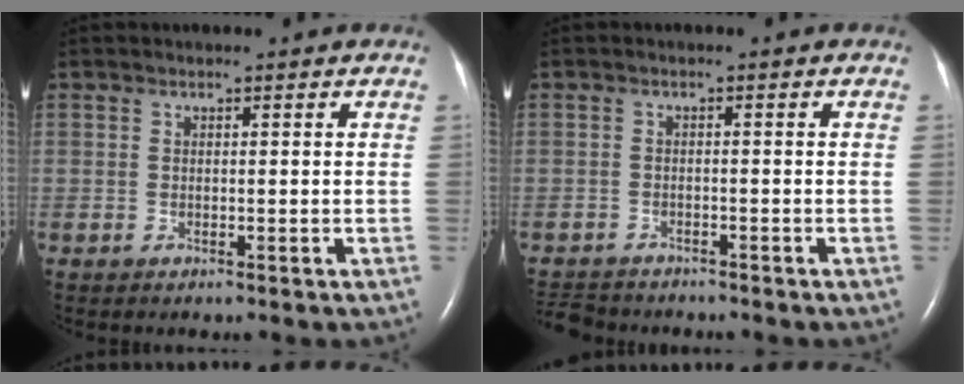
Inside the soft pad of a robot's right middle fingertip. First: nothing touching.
{"total": 4.9, "force": [-4.7, 1.4, 0.7], "torque": [-0.013, -0.013, -0.077]}